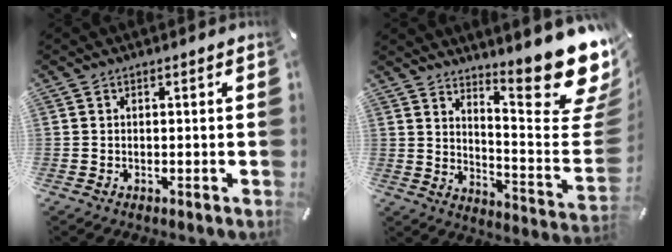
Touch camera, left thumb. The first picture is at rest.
{"total": 21.2, "force": [14.6, 5.7, 14.2], "torque": [-0.179, -0.121, 0.237]}